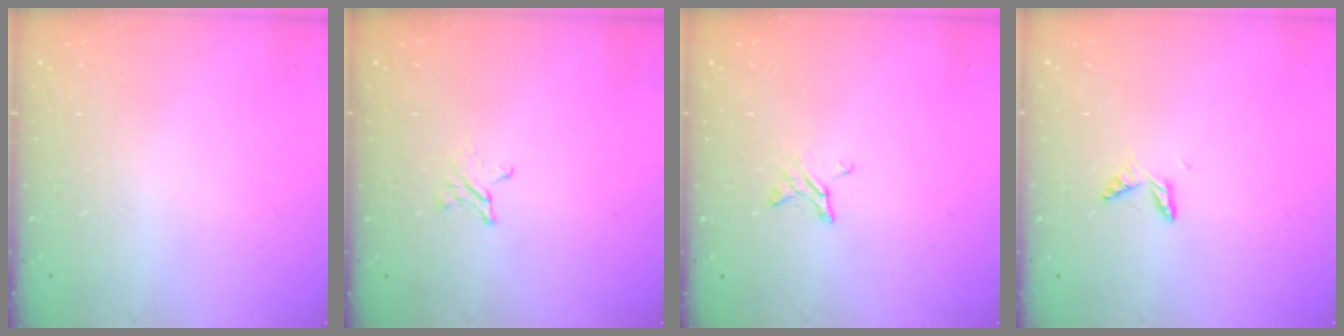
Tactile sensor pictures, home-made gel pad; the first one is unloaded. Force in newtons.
{"total": 1.9, "press": 1.9, "slide": 0.3}
{"total": 2.9, "press": 2.9, "slide": 0.3}
{"total": 4.6, "press": 4.6, "slide": 0.4}